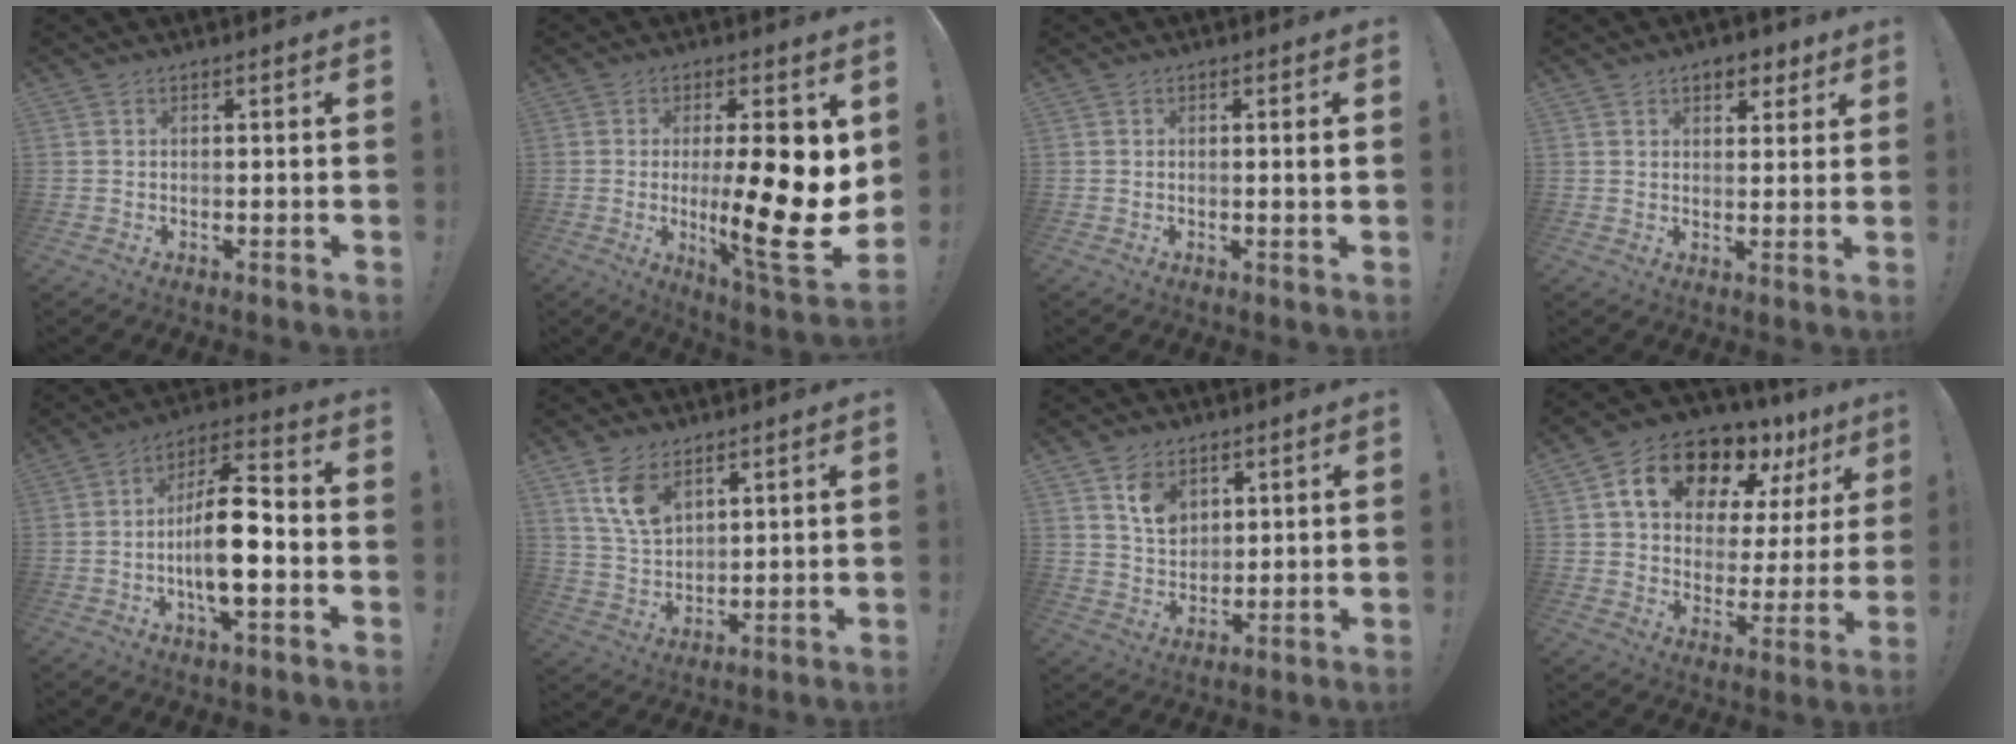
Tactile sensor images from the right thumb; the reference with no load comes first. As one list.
[{"total": 20.3, "force": [0.1, 4.2, 19.9], "torque": [-0.302, -0.027, 0.005]}, {"total": 1.6, "force": [0.2, -0.3, 1.6], "torque": [-0.027, -0.001, 0.002]}, {"total": 5.8, "force": [3.6, 3.6, 2.7], "torque": [-0.017, -0.017, 0.061]}, {"total": 15.5, "force": [-3.1, 4.9, 14.4], "torque": [-0.259, 0.006, -0.056]}, {"total": 9.9, "force": [6.0, 5.7, 5.4], "torque": [-0.100, -0.022, 0.117]}, {"total": 8.1, "force": [4.5, 5.6, 3.7], "torque": [-0.044, -0.026, 0.084]}, {"total": 17.5, "force": [11.8, 9.2, 9.2], "torque": [-0.143, -0.074, 0.209]}]